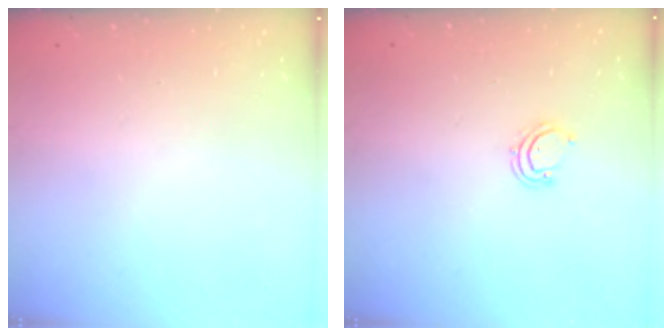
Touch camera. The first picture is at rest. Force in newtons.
{"total": 4.8, "press": 4.5, "slide": 1.8}